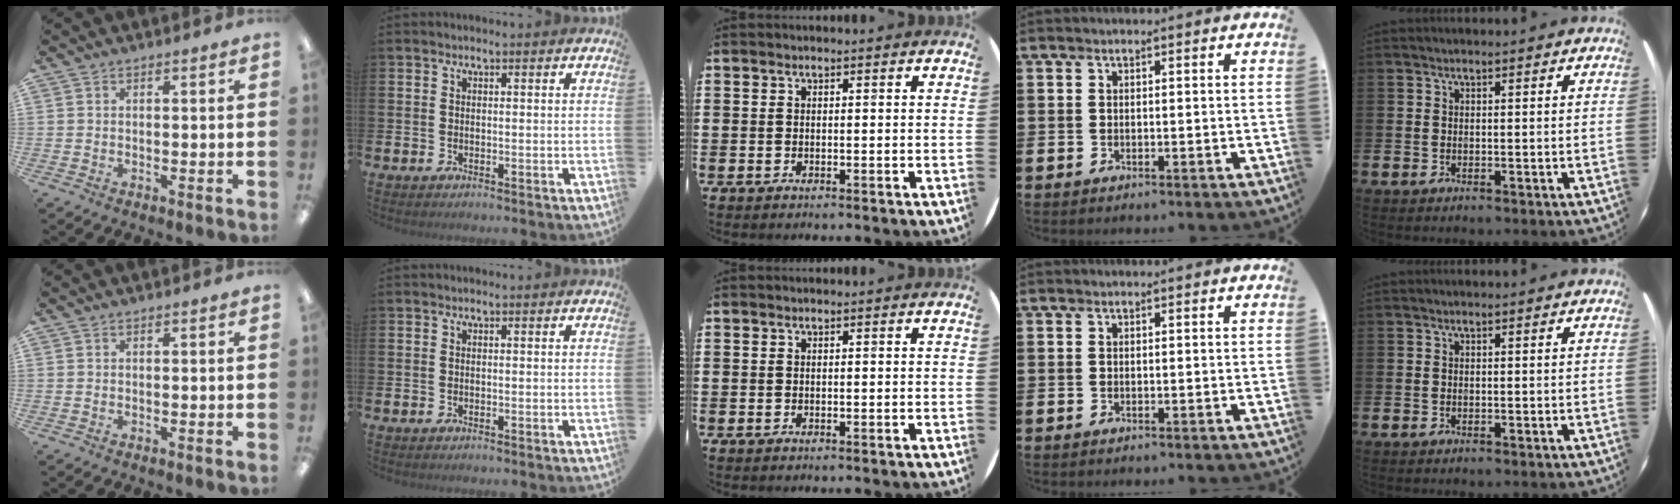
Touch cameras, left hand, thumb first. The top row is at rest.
{}